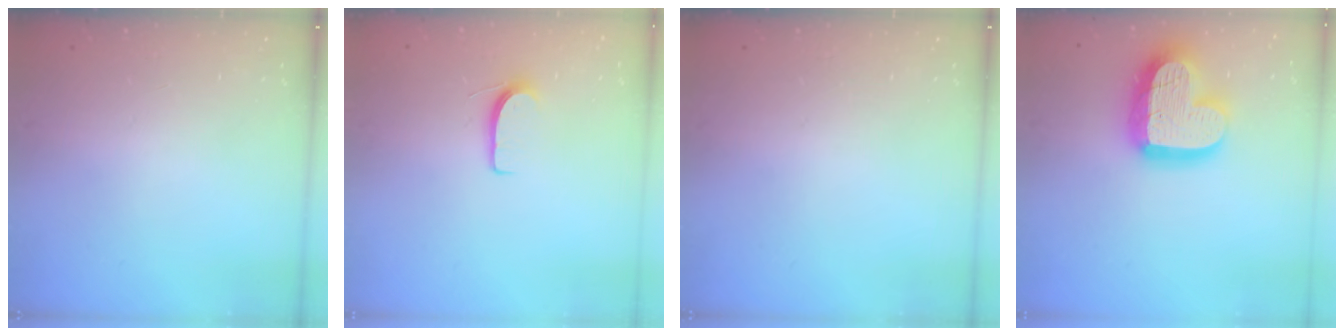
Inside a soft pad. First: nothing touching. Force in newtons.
{"total": 5.8, "press": 5.8, "slide": 0.6}
{"total": 0.0}
{"total": 20.3, "press": 20.3, "slide": 1.8}